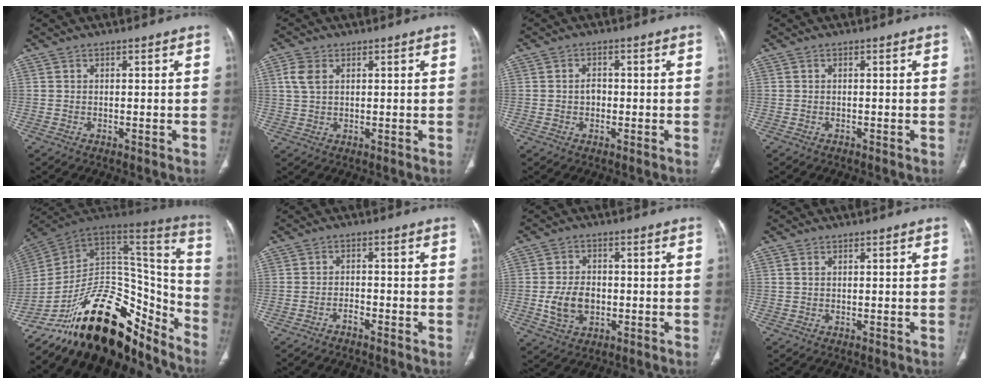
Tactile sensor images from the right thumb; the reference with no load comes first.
{"total": 4.1, "force": [1.3, 2.8, 2.7], "torque": [-0.062, 0.005, 0.029]}
{"total": 4.4, "force": [-0.3, 3.2, 3.0], "torque": [-0.045, 0.011, -0.007]}
{"total": 0.0}
{"total": 33.3, "force": [-21.9, 15.6, 19.7], "torque": [-0.271, 0.081, -0.335]}
{"total": 1.8, "force": [-1.6, 0.5, 0.7], "torque": [-0.019, 0.016, -0.028]}
{"total": 7.5, "force": [-1.3, 5.3, 5.1], "torque": [-0.084, 0.007, -0.018]}
{"total": 0.6, "force": [0.2, 0.5, 0.3], "torque": [-0.008, 0.000, 0.003]}